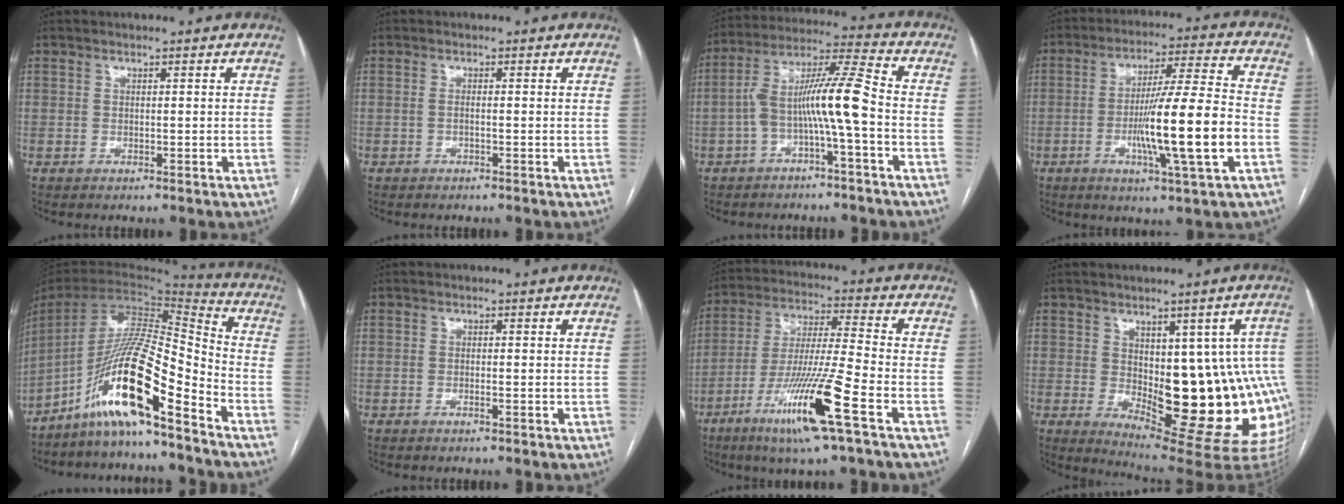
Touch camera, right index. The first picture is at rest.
{"total": 0.7, "force": [-0.2, 0.0, 0.7], "torque": [-0.011, 0.002, -0.004]}
{"total": 10.7, "force": [-2.5, 0.2, 10.4], "torque": [-0.189, 0.035, -0.049]}
{"total": 15.1, "force": [-3.6, -0.4, 14.7], "torque": [-0.254, -0.008, -0.065]}
{"total": 16.8, "force": [-10.7, 1.0, 12.9], "torque": [-0.247, 0.008, -0.196]}
{"total": 0.6, "force": [-0.3, 0.0, 0.5], "torque": [-0.013, 0.000, -0.004]}
{"total": 15.4, "force": [-7.5, -0.6, 13.5], "torque": [-0.271, -0.027, -0.138]}
{"total": 18.9, "force": [-1.6, 6.9, 17.5], "torque": [-0.152, 0.014, 0.006]}